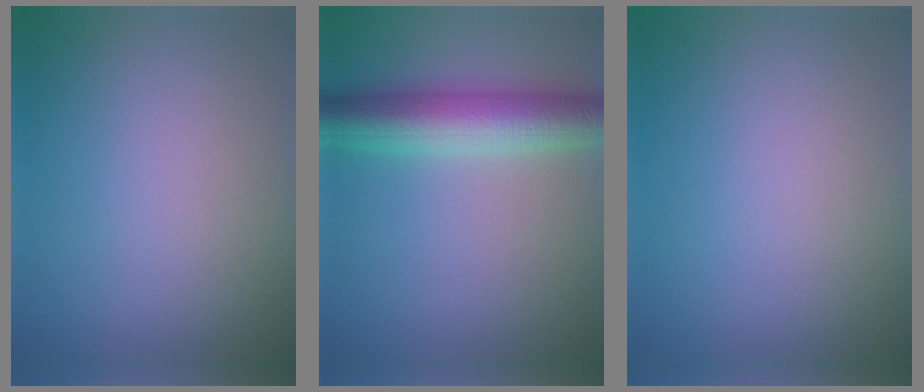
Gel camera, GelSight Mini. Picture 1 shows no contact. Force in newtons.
{"total": 6.7, "press": 6.7, "slide": 0.2}
{"total": 0.0}